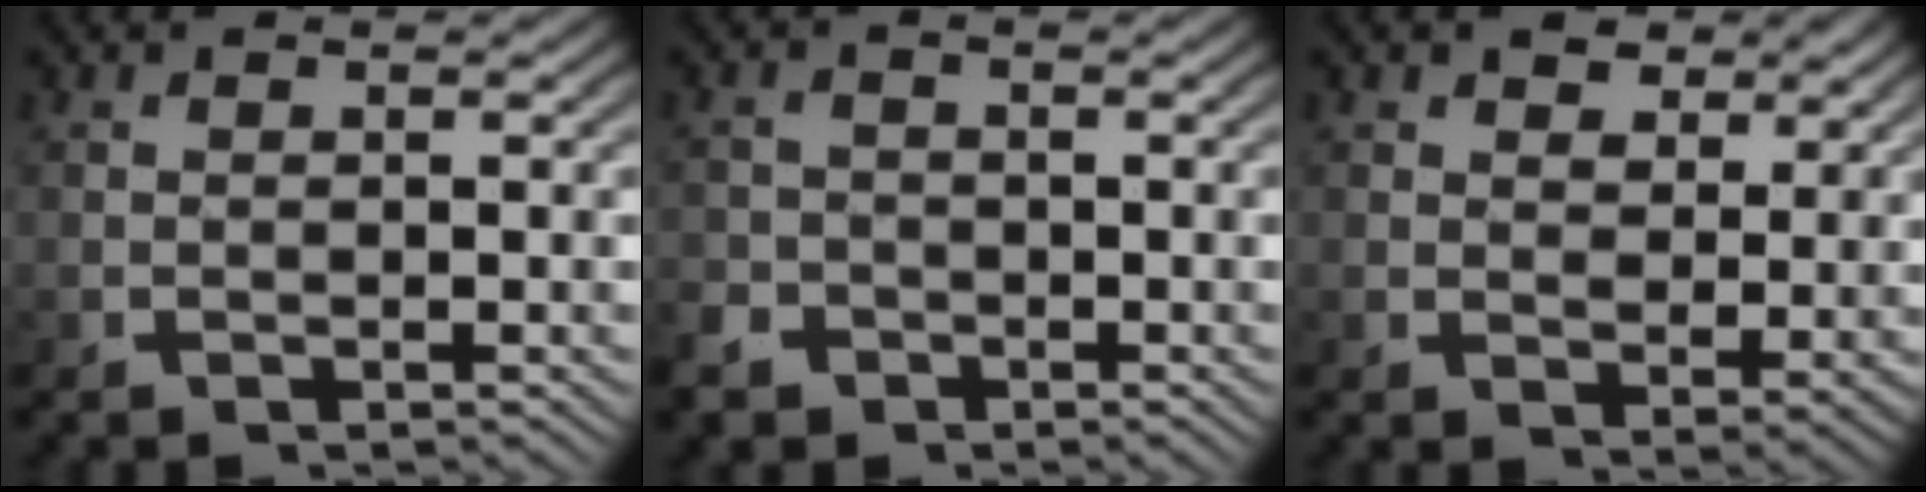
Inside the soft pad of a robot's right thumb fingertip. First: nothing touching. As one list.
[{"total": 2.9, "force": [-2.2, 1.9, 0.3], "torque": [-0.003, -0.016, -0.038]}, {"total": 4.1, "force": [2.1, 2.8, 2.2], "torque": [-0.034, -0.021, 0.044]}]